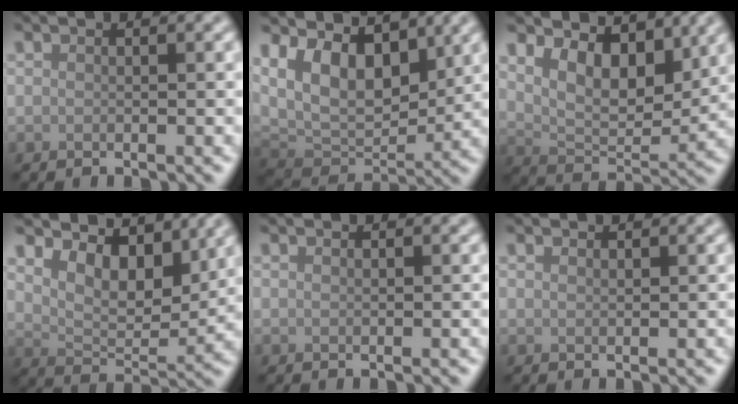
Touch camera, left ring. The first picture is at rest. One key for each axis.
{"total": 9.1, "fx": 3.7, "fy": 5.6, "fz": 6.2, "tx": -0.111, "ty": -0.008, "tz": 0.059}
{"total": 6.4, "fx": 3.4, "fy": 3.3, "fz": 4.3, "tx": -0.078, "ty": -0.012, "tz": 0.050}
{"total": 6.1, "fx": 3.8, "fy": 3.1, "fz": 3.7, "tx": -0.067, "ty": -0.010, "tz": 0.055}
{"total": 0.5, "fx": 0.5, "fy": 0.1, "fz": 0.1, "tx": 0.000, "ty": 0.000, "tz": 0.010}
{"total": 0.8, "fx": 0.8, "fy": 0.2, "fz": 0.1, "tx": -0.003, "ty": 0.000, "tz": 0.016}